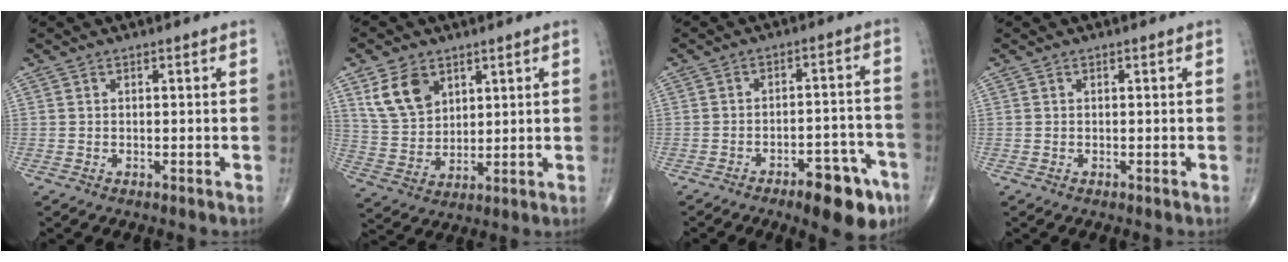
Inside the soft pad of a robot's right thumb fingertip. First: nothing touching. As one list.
[{"total": 9.7, "force": [5.0, 6.6, 5.2], "torque": [-0.081, -0.021, 0.107]}, {"total": 11.3, "force": [-6.8, 4.2, 8.0], "torque": [-0.085, 0.045, -0.089]}, {"total": 0.0}]